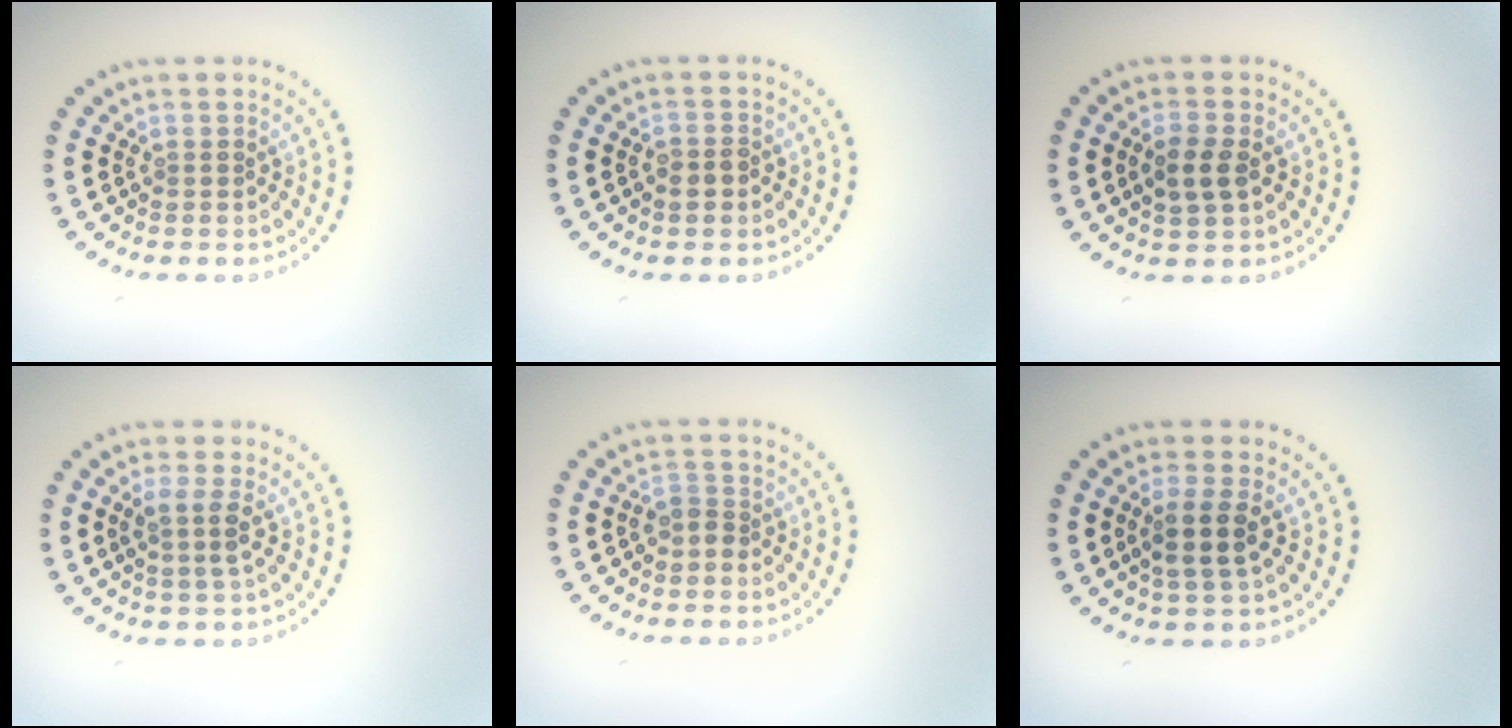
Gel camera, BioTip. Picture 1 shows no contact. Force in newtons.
{"total": 1.6, "press": 1.4, "slide": 0.7}
{"total": 2.5, "press": 2.5, "slide": 0.4}
{"total": 2.0, "press": 1.6, "slide": 1.2}
{"total": 1.5, "press": 1.1, "slide": 1.0}
{"total": 2.8, "press": 2.5, "slide": 1.2}